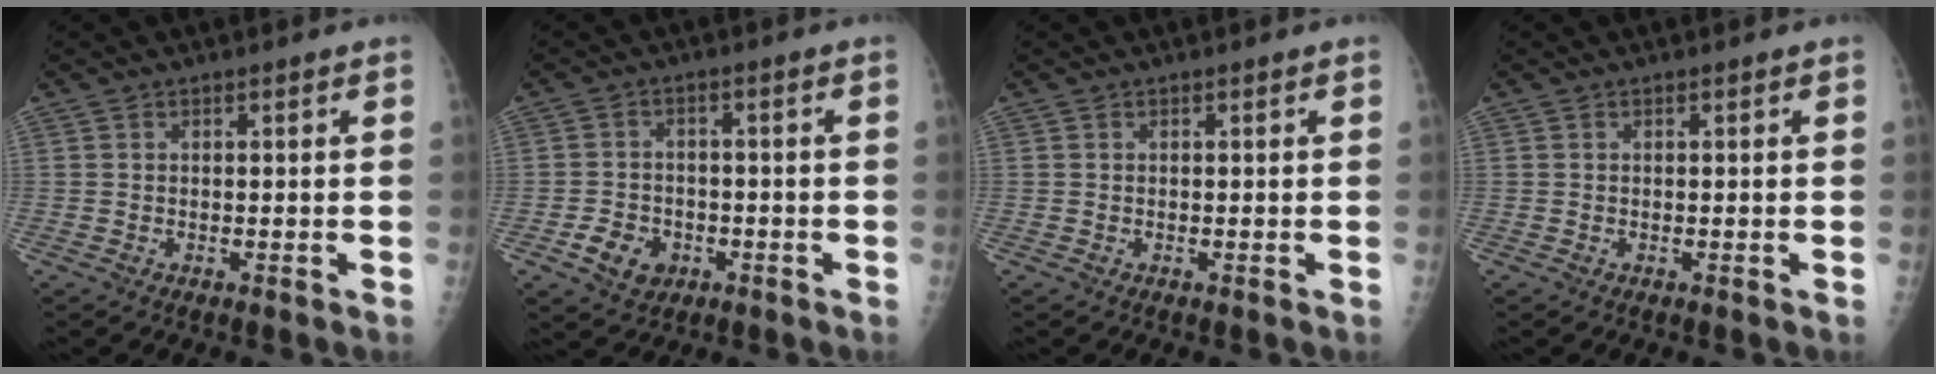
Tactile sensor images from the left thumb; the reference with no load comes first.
{"total": 6.2, "force": [-2.5, 4.8, 2.9], "torque": [-0.034, 0.014, -0.038]}
{"total": 0.0}
{"total": 0.0}